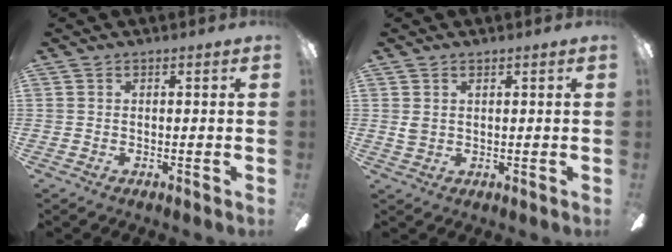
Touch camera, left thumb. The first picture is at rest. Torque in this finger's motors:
{"motor_torque": [0.05, 0.30, 0.12, -0.13, -0.01]}